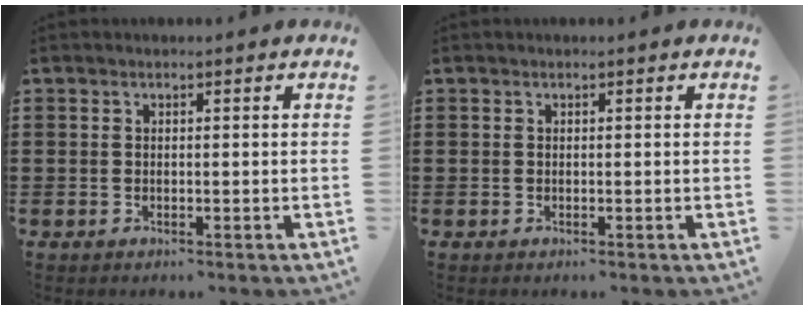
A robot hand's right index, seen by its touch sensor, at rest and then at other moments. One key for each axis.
{"total": 0.0}